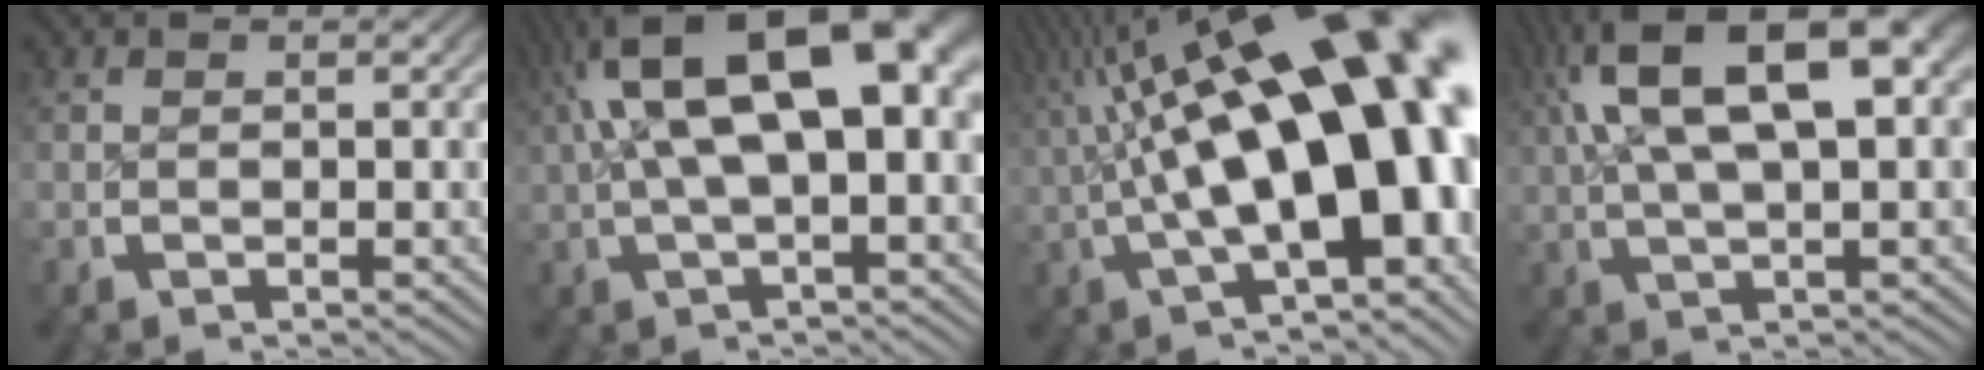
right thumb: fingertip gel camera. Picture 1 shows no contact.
{"total": 10.7, "force": [2.1, 4.7, 9.4], "torque": [-0.163, 0.011, 0.029]}
{"total": 18.7, "force": [0.9, 8.6, 16.5], "torque": [-0.248, -0.021, 0.027]}
{"total": 10.6, "force": [3.0, 5.2, 8.7], "torque": [-0.157, 0.011, 0.045]}